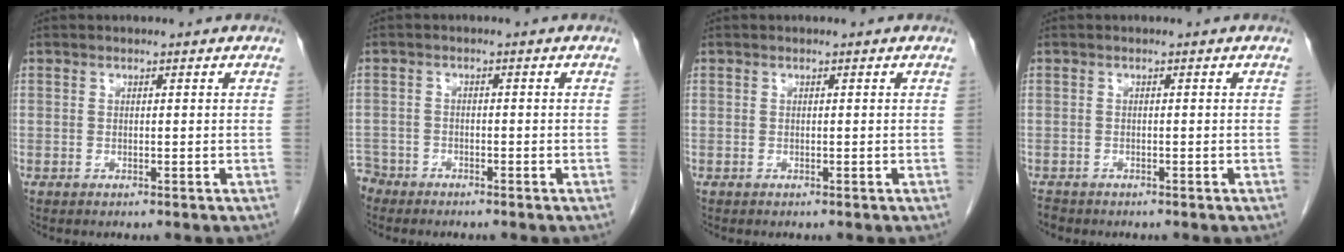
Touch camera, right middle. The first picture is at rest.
{"total": 3.5, "force": [-3.2, 1.5, -0.4], "torque": [0.004, 0.000, -0.065]}
{"total": 0.0}
{"total": 1.5, "force": [-1.3, 0.7, 0.1], "torque": [-0.010, -0.003, -0.023]}